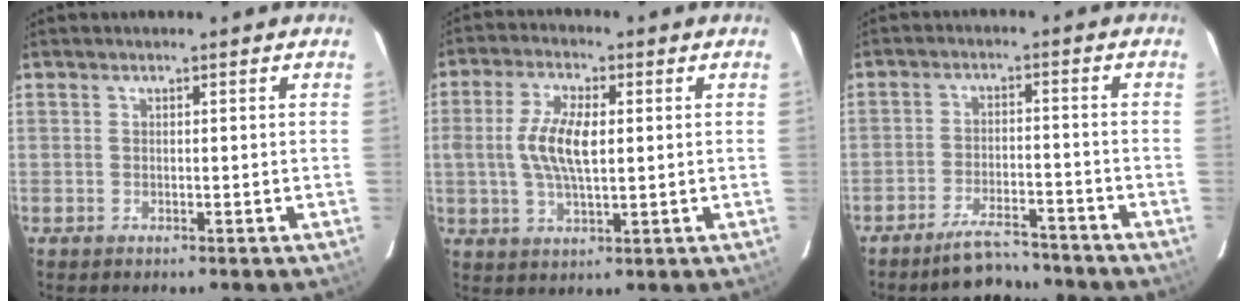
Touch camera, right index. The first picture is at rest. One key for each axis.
{"total": 8.7, "fx": 0.6, "fy": 3.4, "fz": 7.9, "tx": -0.154, "ty": 0.007, "tz": 0.012}
{"total": 8.6, "fx": -7.7, "fy": 2.4, "fz": 3.0, "tx": -0.074, "ty": 0.008, "tz": -0.113}